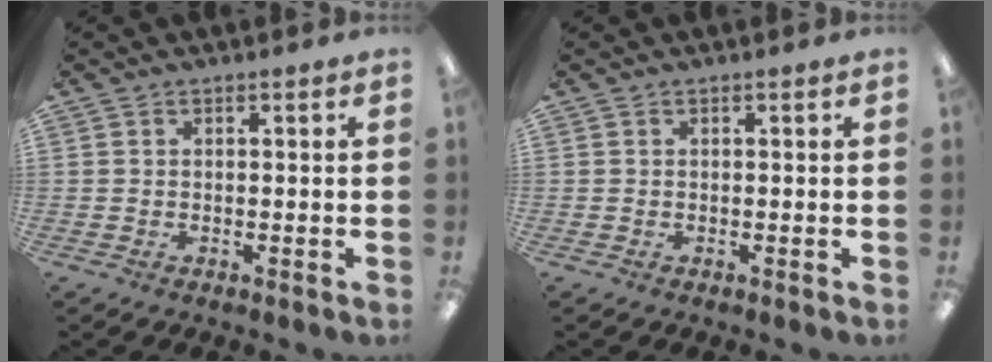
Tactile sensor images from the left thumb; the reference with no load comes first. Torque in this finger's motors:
{"motor_torque": [-0.02, 0.02, 0.01, 0.09, 0.01]}